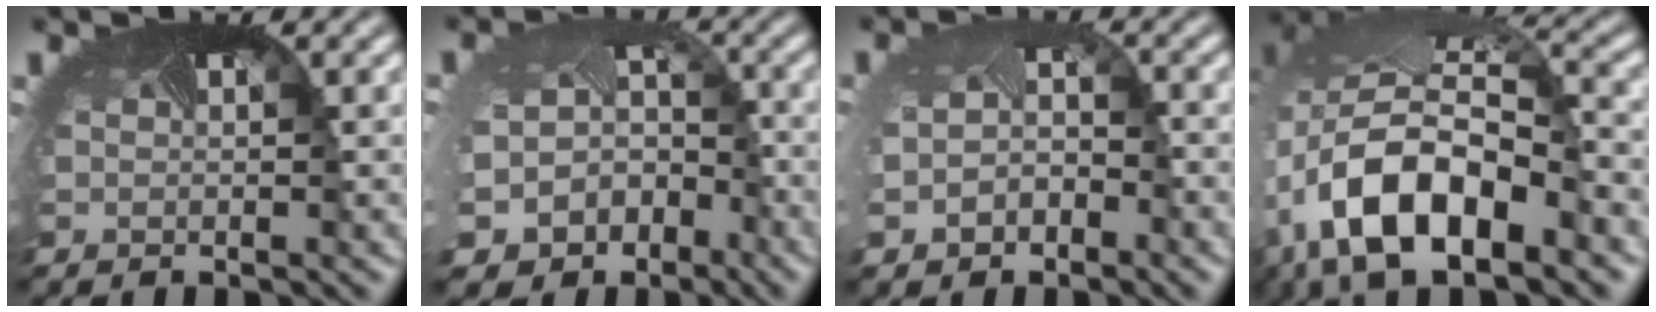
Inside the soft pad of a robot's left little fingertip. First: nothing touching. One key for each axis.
{"total": 9.4, "fx": -5.6, "fy": 7.2, "fz": 2.3, "tx": -0.050, "ty": -0.049, "tz": -0.072}
{"total": 3.2, "fx": -1.4, "fy": 2.3, "fz": 1.7, "tx": -0.050, "ty": -0.013, "tz": -0.025}
{"total": 13.2, "fx": -4.3, "fy": 7.1, "fz": 10.2, "tx": -0.215, "ty": -0.011, "tz": -0.080}